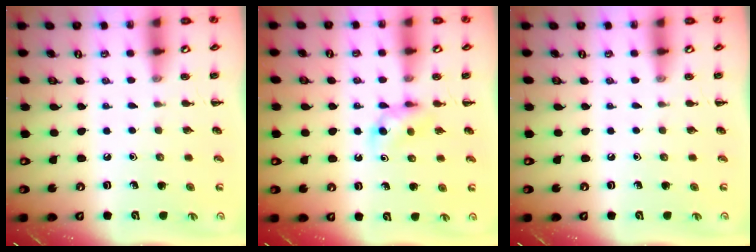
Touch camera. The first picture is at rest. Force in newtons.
{"total": 4.9, "press": 4.7, "slide": 1.4}
{"total": 0.0}